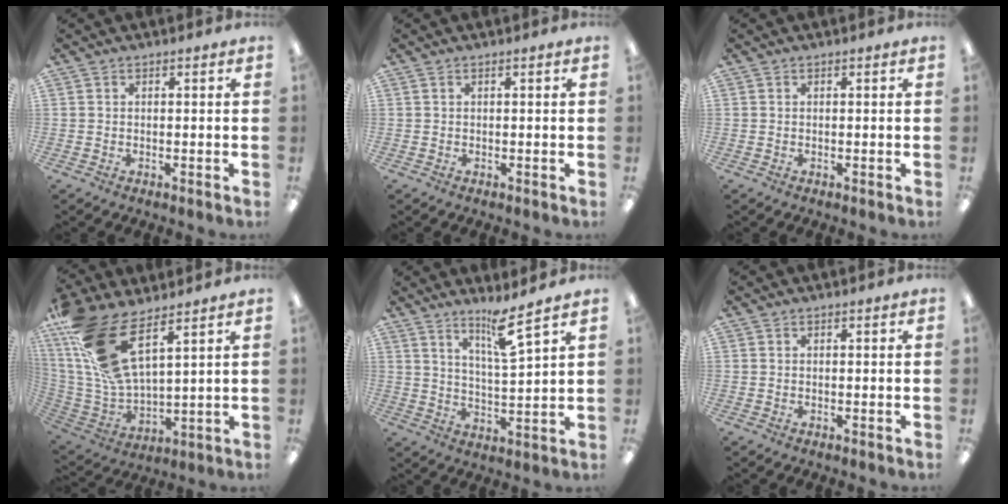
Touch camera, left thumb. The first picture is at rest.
{"total": 0.0}
{"total": 0.0}
{"total": 18.7, "force": [10.7, 7.5, 13.4], "torque": [-0.307, -0.052, 0.190]}
{"total": 8.3, "force": [6.1, 0.7, 5.6], "torque": [-0.095, -0.038, 0.099]}
{"total": 0.0}